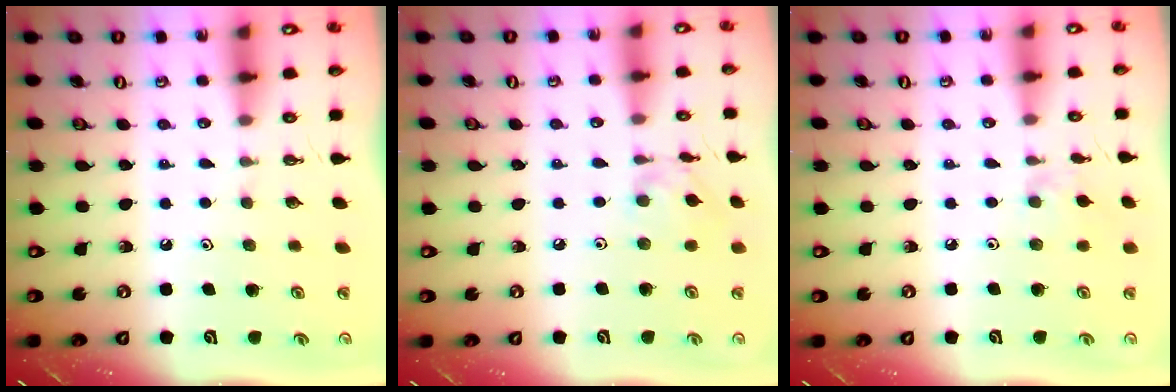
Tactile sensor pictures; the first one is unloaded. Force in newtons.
{"total": 6.8, "press": 6.8, "slide": 0.3}
{"total": 2.5, "press": 2.5, "slide": 0.5}